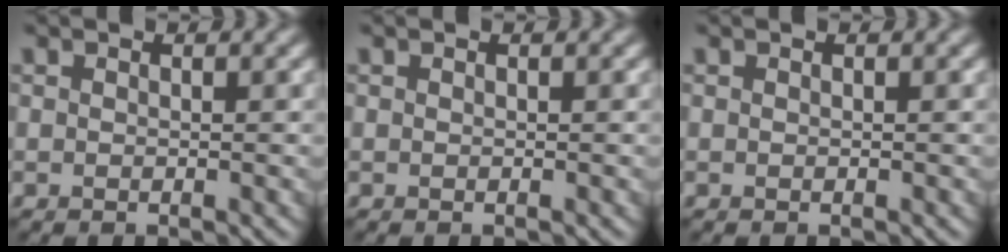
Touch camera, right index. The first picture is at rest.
{"total": 0.0}
{"total": 0.0}